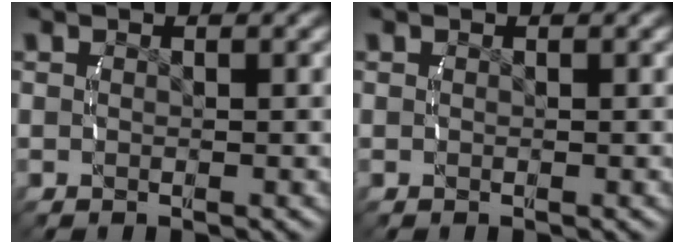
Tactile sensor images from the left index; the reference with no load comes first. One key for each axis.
{"total": 0.0}